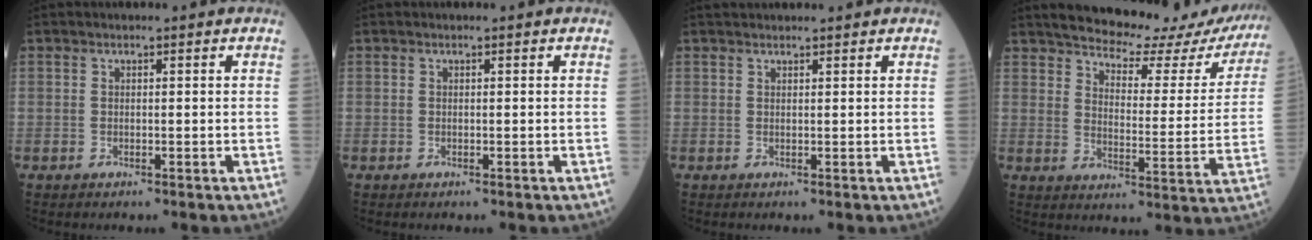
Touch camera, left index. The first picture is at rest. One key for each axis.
{"total": 0.0}
{"total": 3.5, "fx": 3.4, "fy": 0.4, "fz": 1.0, "tx": -0.011, "ty": 0.033, "tz": 0.050}
{"total": 20.3, "fx": 18.7, "fy": 4.4, "fz": 6.5, "tx": -0.074, "ty": -0.049, "tz": 0.220}